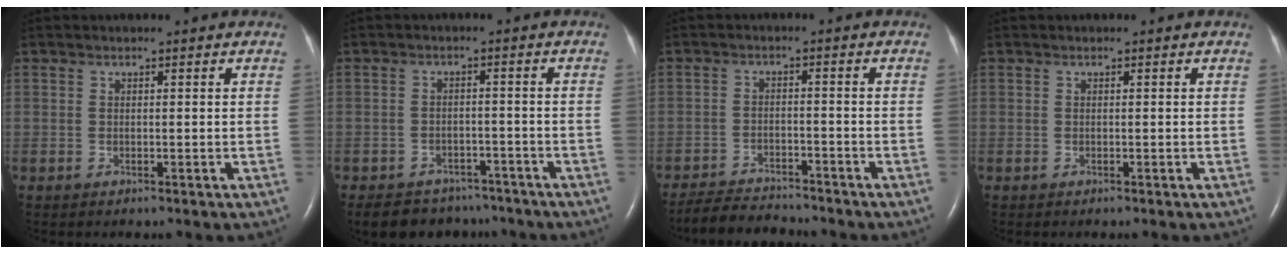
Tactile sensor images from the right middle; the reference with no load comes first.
{"total": 8.9, "force": [-7.5, 4.5, 1.6], "torque": [-0.019, 0.006, -0.098]}
{"total": 7.2, "force": [-6.9, 1.1, 1.6], "torque": [-0.029, -0.015, -0.114]}
{"total": 0.0}